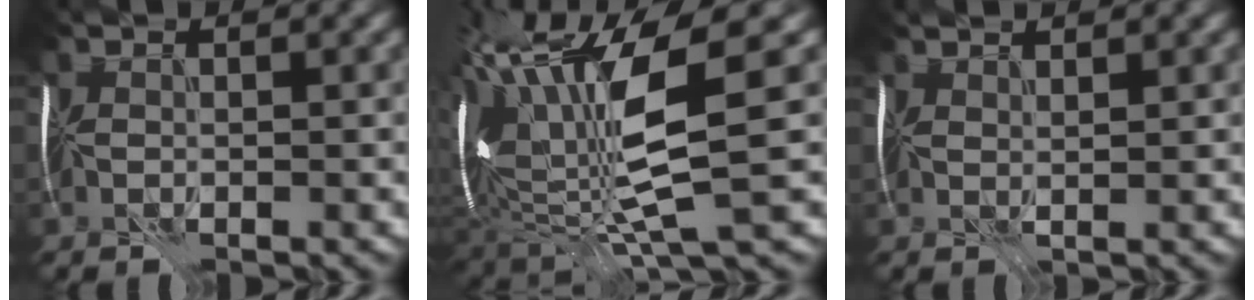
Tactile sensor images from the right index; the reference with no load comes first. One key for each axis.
{"total": 12.1, "fx": 3.4, "fy": 3.0, "fz": 11.2, "tx": -0.243, "ty": 0.006, "tz": 0.089}
{"total": 2.5, "fx": 2.2, "fy": 0.7, "fz": 0.9, "tx": -0.010, "ty": 0.024, "tz": 0.017}